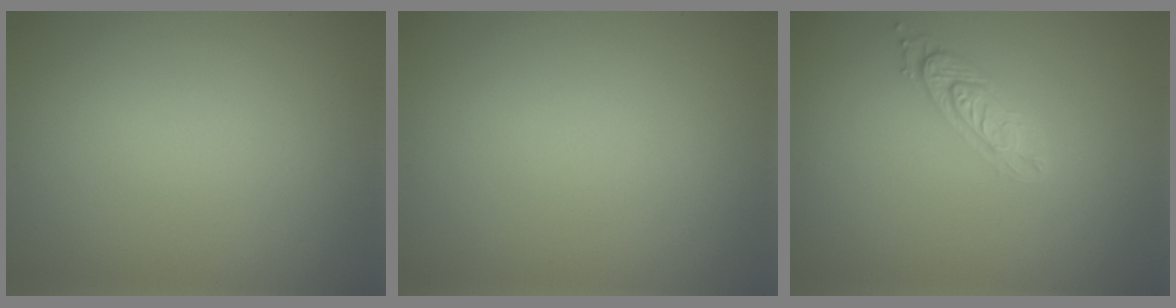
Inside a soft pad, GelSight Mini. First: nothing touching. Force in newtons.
{"total": 0.0}
{"total": 2.8, "press": 2.2, "slide": 1.7}